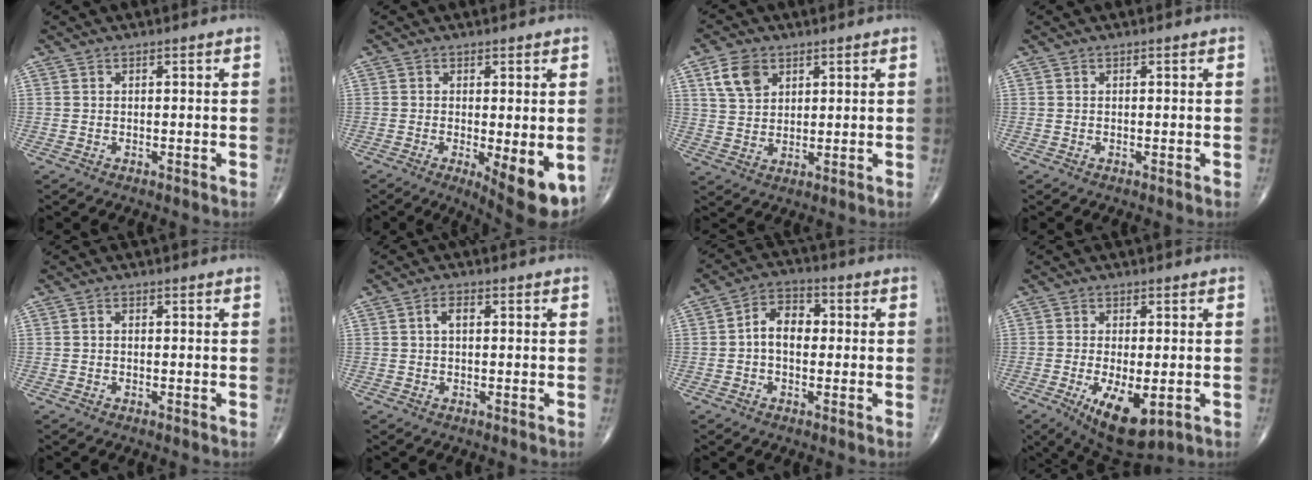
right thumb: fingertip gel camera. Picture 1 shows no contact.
{"total": 9.2, "force": [-2.6, 2.8, 8.3], "torque": [-0.110, -0.022, -0.032]}
{"total": 6.8, "force": [3.3, 4.7, 3.7], "torque": [-0.053, -0.010, 0.065]}
{"total": 0.0}
{"total": 0.7, "force": [-0.1, 0.5, 0.5], "torque": [-0.006, 0.001, -0.006]}
{"total": 2.3, "force": [0.3, 1.2, 1.9], "torque": [-0.031, 0.008, 0.003]}
{"total": 6.8, "force": [-0.1, 4.6, 5.0], "torque": [-0.066, 0.024, -0.012]}
{"total": 11.0, "force": [-3.6, 4.6, 9.3], "torque": [-0.151, -0.017, -0.047]}